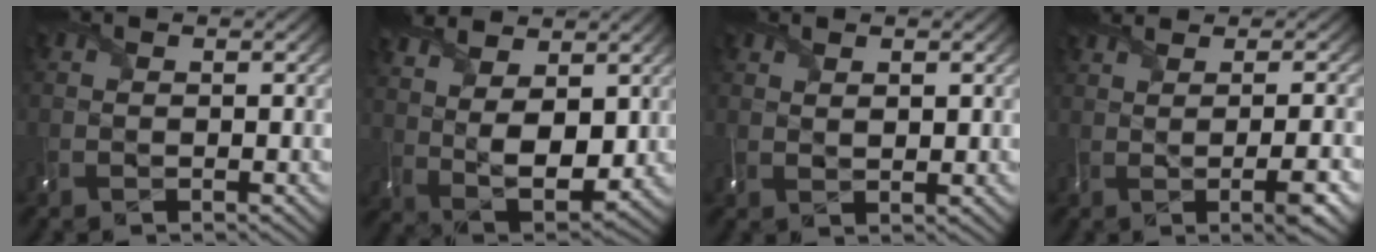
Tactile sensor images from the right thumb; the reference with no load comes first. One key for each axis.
{"total": 10.8, "fx": 4.8, "fy": 5.7, "fz": 7.8, "tx": -0.188, "ty": 0.008, "tz": 0.078}
{"total": 1.4, "fx": 1.0, "fy": 0.5, "fz": 0.9, "tx": -0.011, "ty": -0.005, "tz": 0.020}
{"total": 4.4, "fx": 1.0, "fy": 0.8, "fz": 4.2, "tx": -0.047, "ty": 0.020, "tz": -0.001}